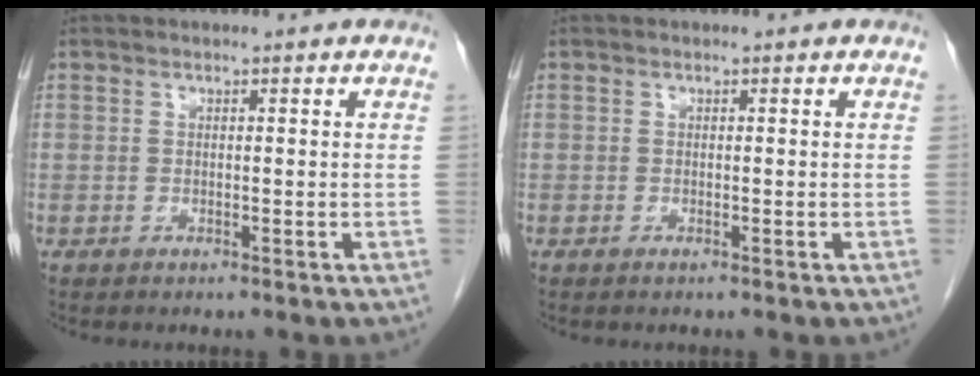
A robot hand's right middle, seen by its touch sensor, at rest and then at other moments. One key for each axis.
{"total": 0.0}